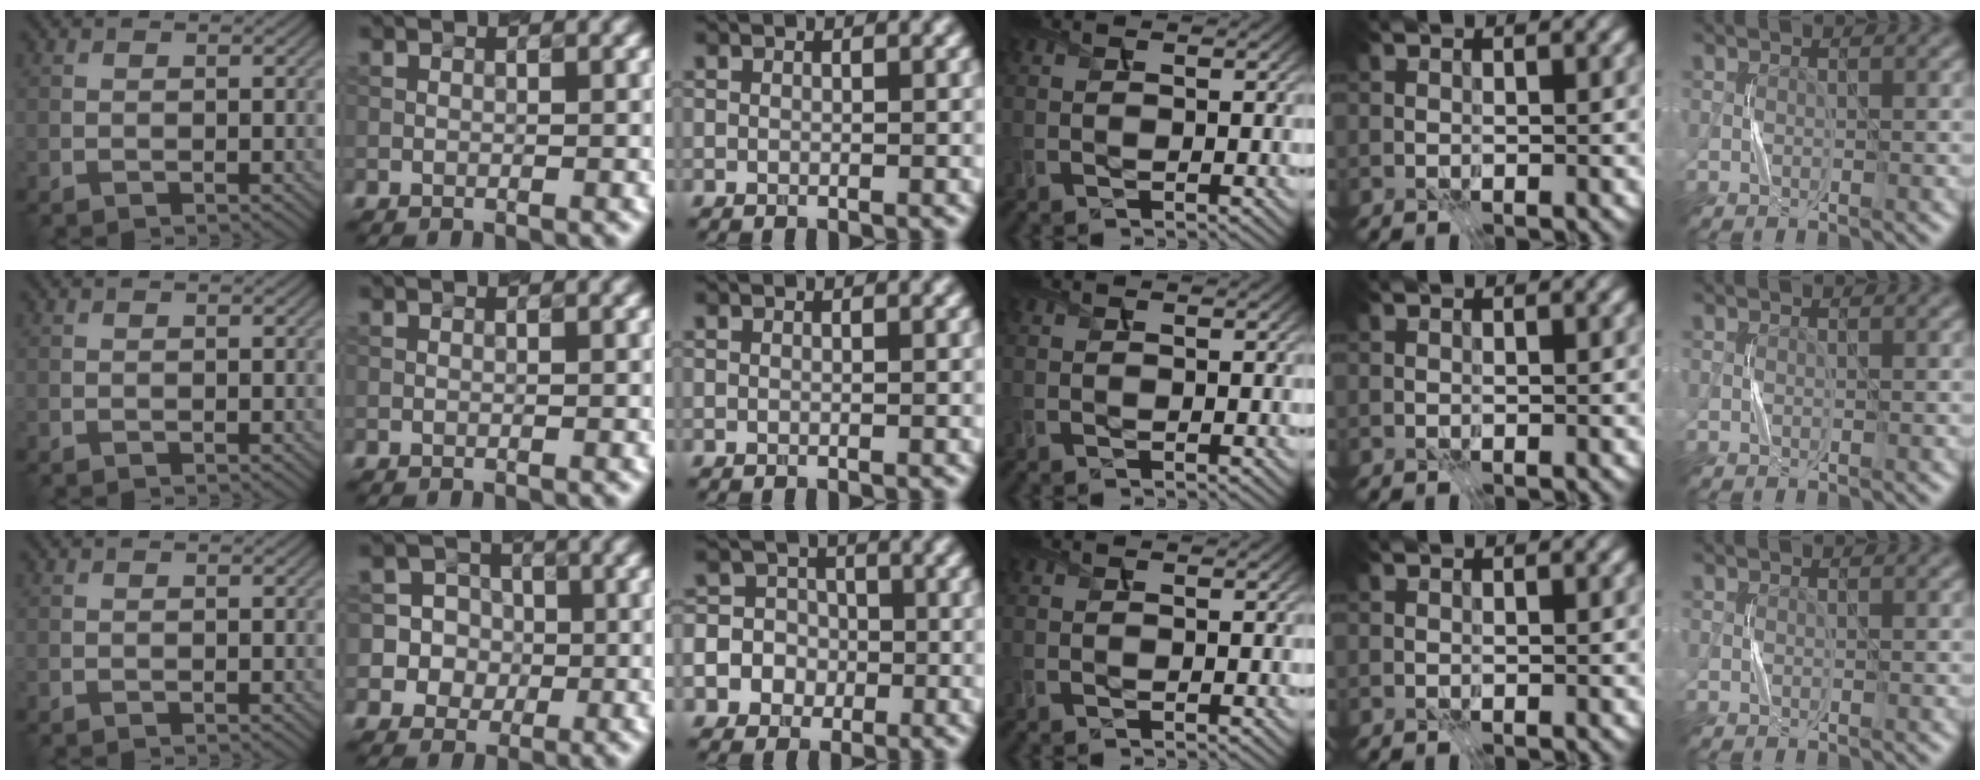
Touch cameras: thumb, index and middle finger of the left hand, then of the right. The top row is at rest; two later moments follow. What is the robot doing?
{"motion": "press", "object": "gel pad"}